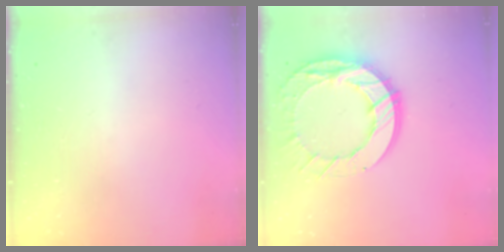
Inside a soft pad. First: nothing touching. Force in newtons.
{"total": 18.3, "press": 18.3, "slide": 1.6}